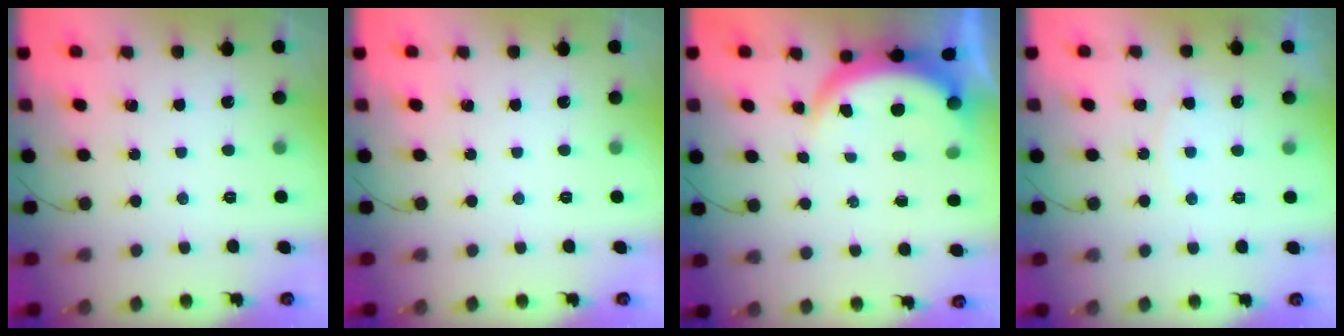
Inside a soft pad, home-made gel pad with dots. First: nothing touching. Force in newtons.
{"total": 0.0}
{"total": 7.3, "press": 7.3, "slide": 0.7}
{"total": 5.7, "press": 5.6, "slide": 0.6}